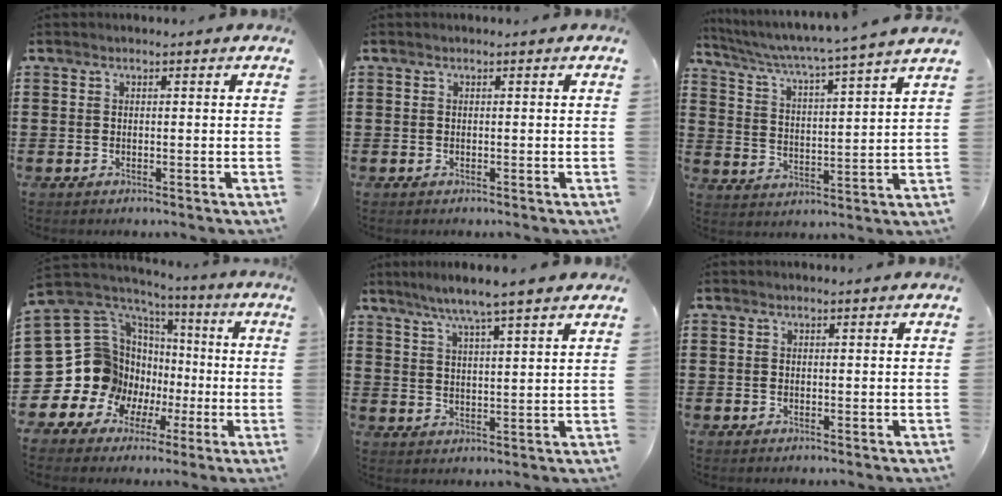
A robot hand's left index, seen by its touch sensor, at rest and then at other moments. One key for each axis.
{"total": 0.0}
{"total": 4.1, "fx": 3.5, "fy": -1.1, "fz": 2.0, "tx": -0.058, "ty": -0.037, "tz": 0.047}
{"total": 14.5, "fx": -1.9, "fy": 13.7, "fz": 4.2, "tx": -0.165, "ty": -0.036, "tz": -0.002}
{"total": 5.9, "fx": 4.9, "fy": -0.5, "fz": 3.2, "tx": -0.075, "ty": -0.017, "tz": 0.084}
{"total": 0.0}